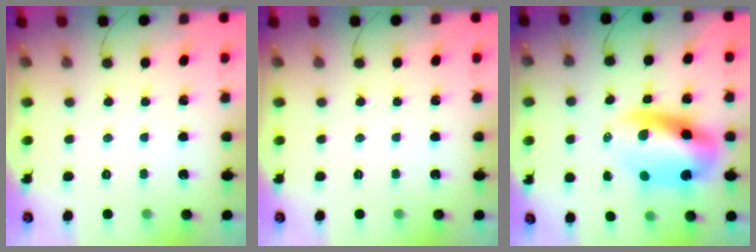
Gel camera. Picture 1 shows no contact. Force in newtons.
{"total": 0.0}
{"total": 11.9, "press": 11.5, "slide": 3.0}